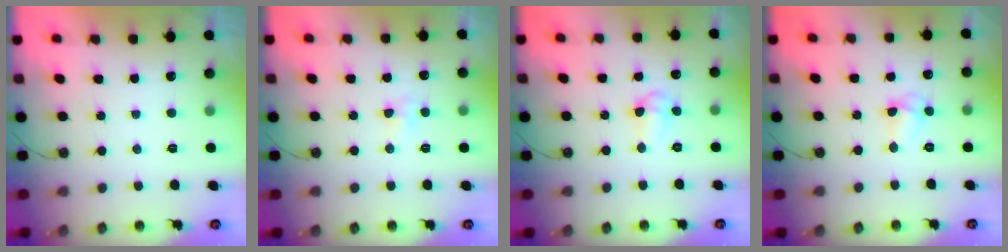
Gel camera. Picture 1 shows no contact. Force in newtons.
{"total": 4.8, "press": 4.7, "slide": 0.6}
{"total": 6.2, "press": 5.0, "slide": 3.7}
{"total": 4.7, "press": 4.6, "slide": 0.5}